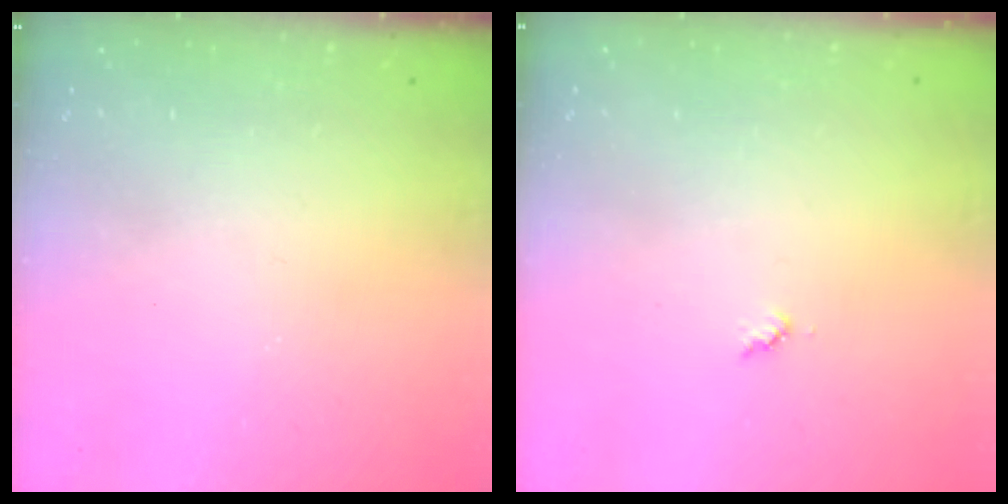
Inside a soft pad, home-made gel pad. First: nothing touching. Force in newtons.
{"total": 3.3, "press": 3.3, "slide": 0.4}